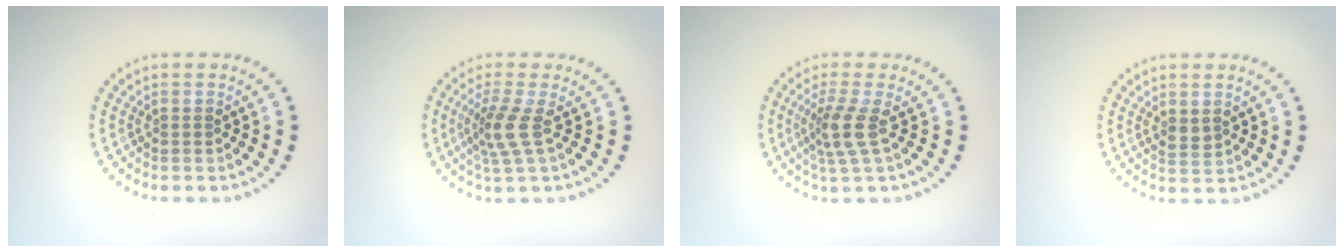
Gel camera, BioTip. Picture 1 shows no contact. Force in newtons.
{"total": 2.9, "press": 2.1, "slide": 2.1}
{"total": 2.8, "press": 2.1, "slide": 1.9}
{"total": 1.2, "press": 1.2, "slide": 0.3}